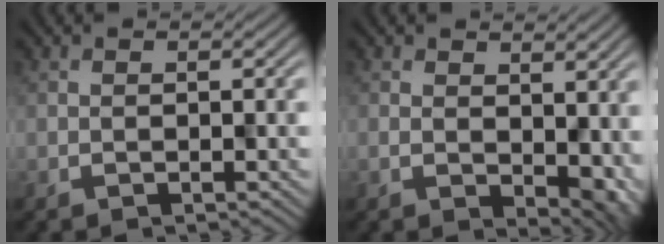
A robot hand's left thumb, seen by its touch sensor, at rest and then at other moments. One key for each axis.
{"total": 4.4, "fx": -0.3, "fy": 2.6, "fz": 3.6, "tx": -0.050, "ty": -0.016, "tz": 0.014}